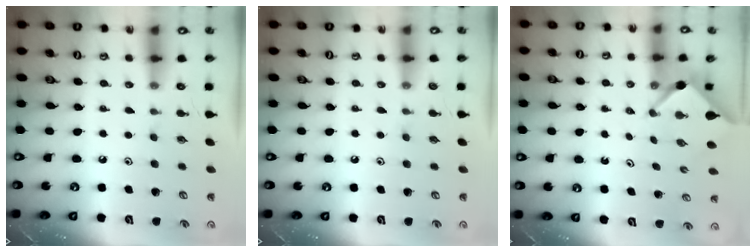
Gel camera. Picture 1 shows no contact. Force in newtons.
{"total": 3.9, "press": 3.9, "slide": 0.5}
{"total": 2.7, "press": 2.6, "slide": 0.3}